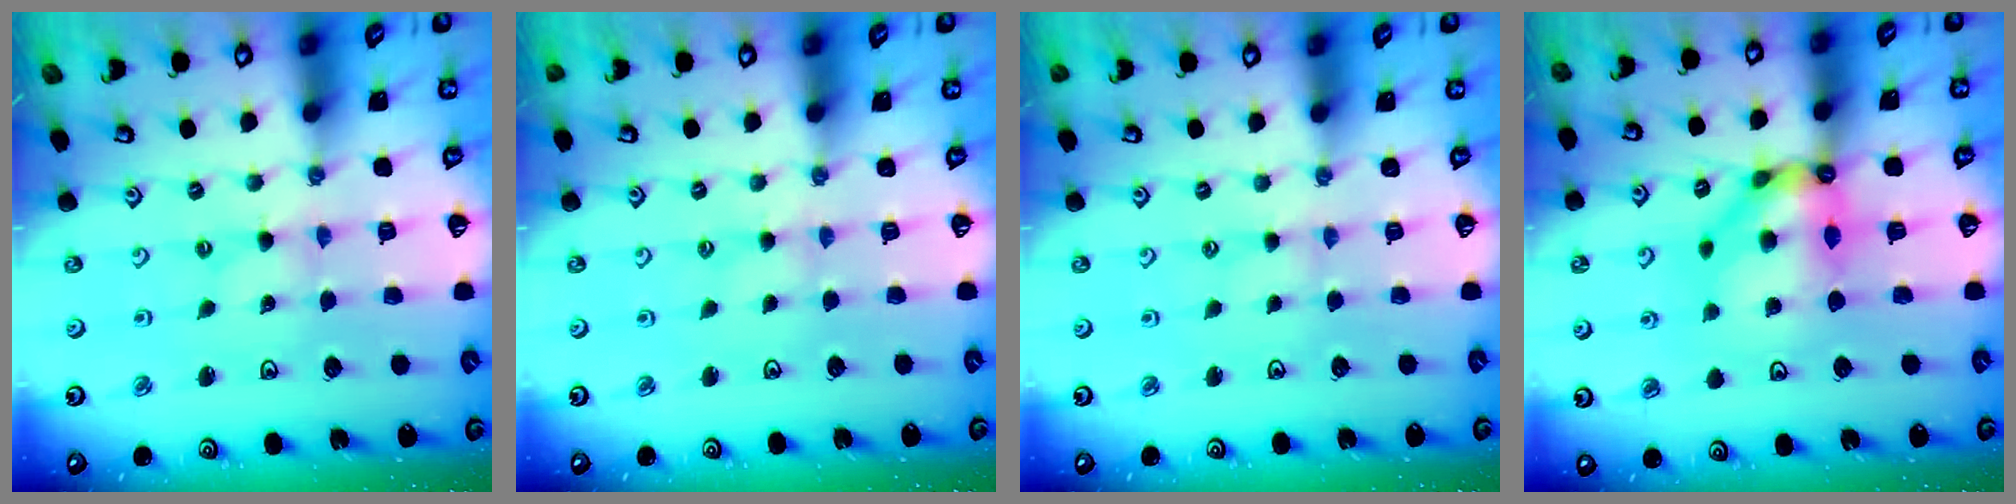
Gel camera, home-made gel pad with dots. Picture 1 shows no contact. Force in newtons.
{"total": 1.3, "press": 1.2, "slide": 0.3}
{"total": 0.7, "press": 0.6, "slide": 0.2}
{"total": 10.5, "press": 10.5, "slide": 1.1}